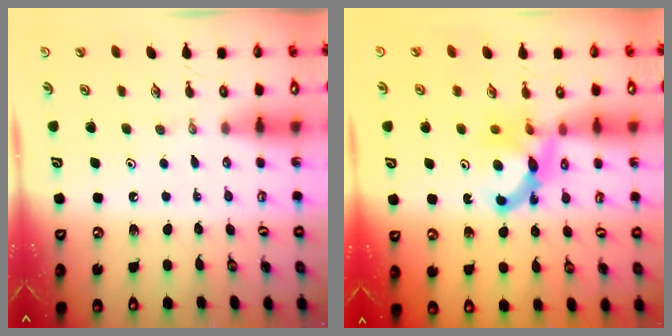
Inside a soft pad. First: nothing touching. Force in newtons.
{"total": 7.2, "press": 7.2, "slide": 0.6}